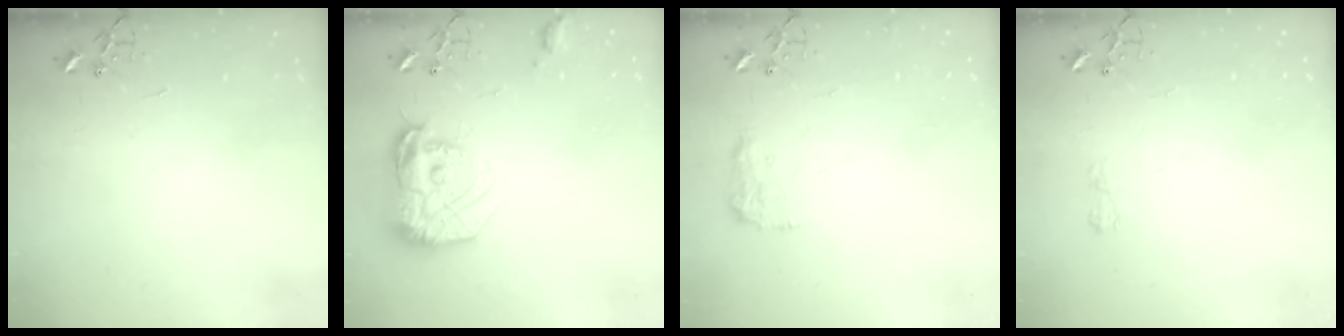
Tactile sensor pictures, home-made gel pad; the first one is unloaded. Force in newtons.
{"total": 17.7, "press": 17.6, "slide": 1.4}
{"total": 8.7, "press": 8.6, "slide": 0.5}
{"total": 5.0, "press": 5.0, "slide": 0.6}